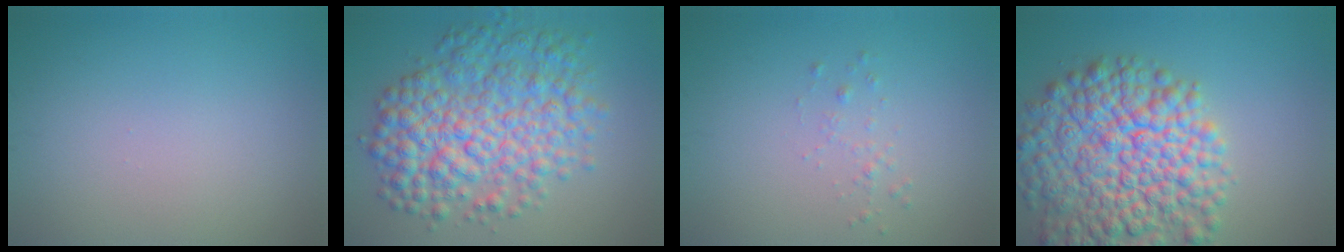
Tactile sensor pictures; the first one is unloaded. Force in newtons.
{"total": 8.8, "press": 8.8, "slide": 0.1}
{"total": 0.8, "press": 0.8, "slide": 0.0}
{"total": 11.4, "press": 11.4, "slide": 0.6}